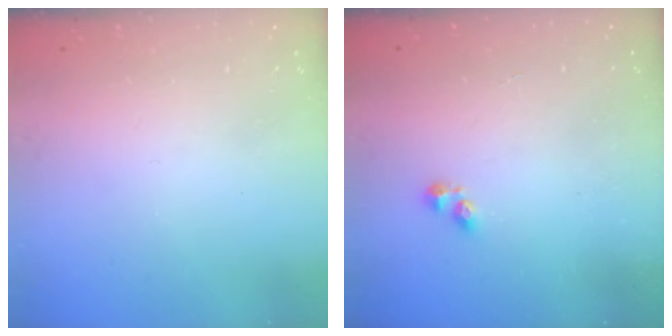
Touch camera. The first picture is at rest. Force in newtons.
{"total": 3.3, "press": 3.2, "slide": 0.5}